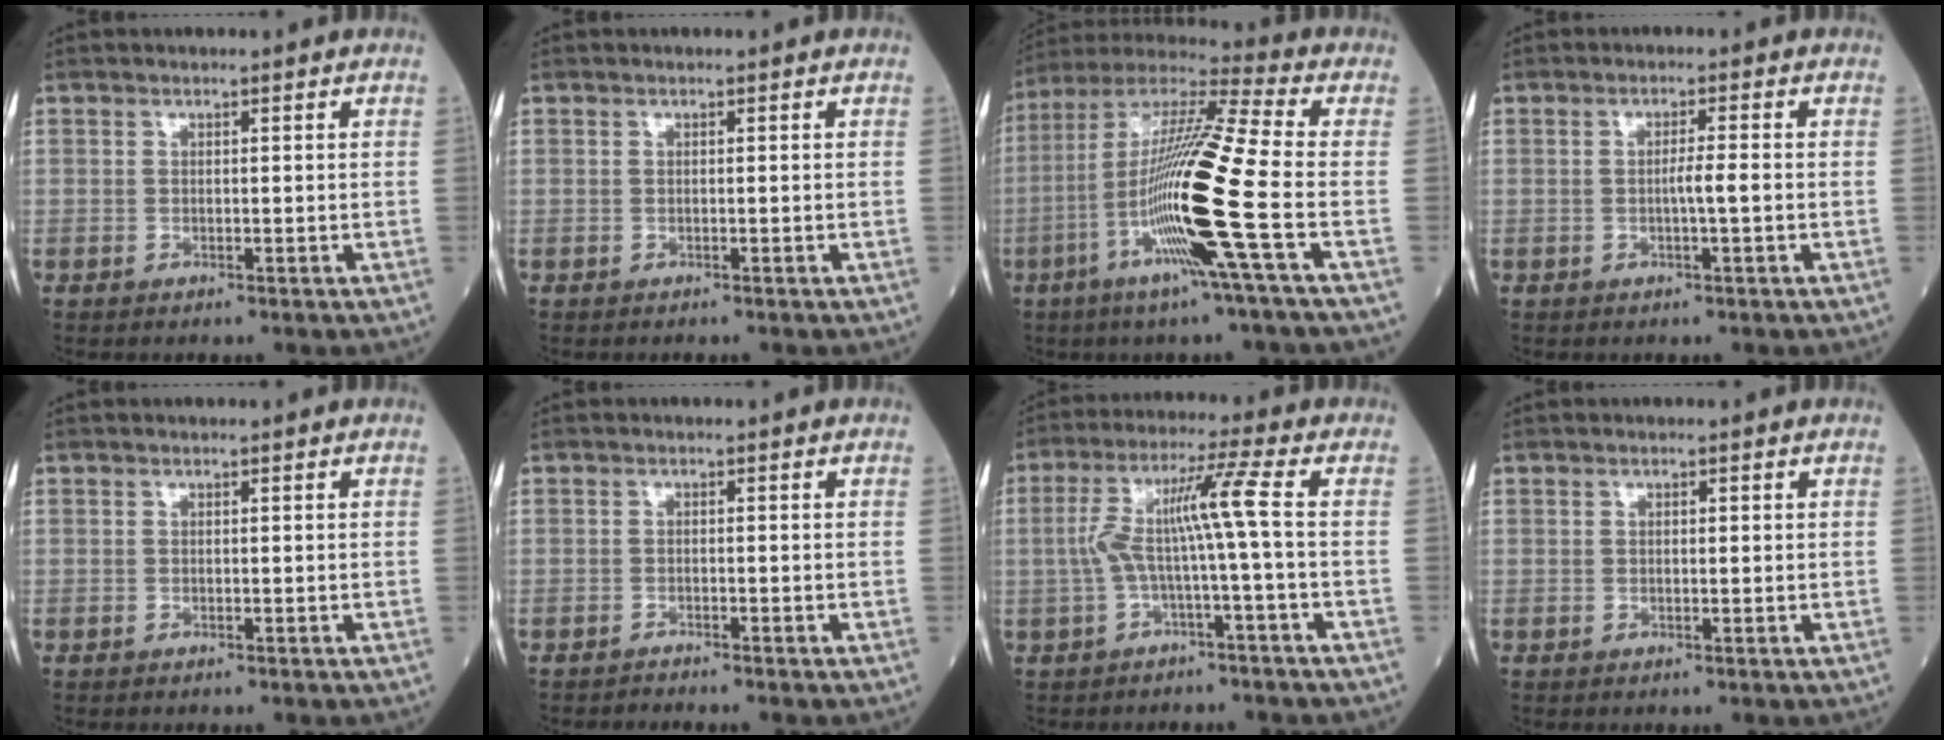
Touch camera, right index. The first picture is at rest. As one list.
[{"total": 0.0}, {"total": 18.9, "force": [-5.6, -1.2, 18.0], "torque": [-0.365, -0.021, -0.121]}, {"total": 2.3, "force": [-0.5, -0.2, 2.2], "torque": [-0.035, 0.001, -0.010]}, {"total": 0.0}, {"total": 1.1, "force": [-1.1, -0.3, 0.0], "torque": [-0.001, -0.002, -0.016]}, {"total": 7.6, "force": [-1.0, -1.4, 7.4], "torque": [-0.152, 0.031, -0.013]}, {"total": 0.6, "force": [0.1, 0.2, 0.6], "torque": [-0.011, 0.001, 0.001]}]